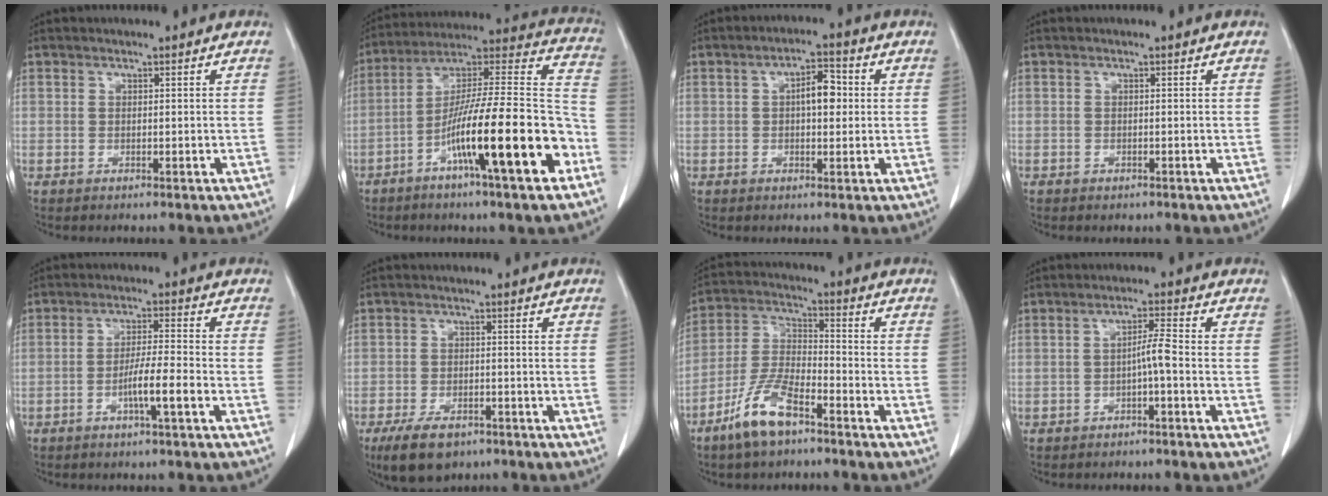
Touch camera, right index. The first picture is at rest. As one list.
[{"total": 21.9, "force": [-9.2, 1.4, 19.8], "torque": [-0.297, -0.003, -0.156]}, {"total": 5.0, "force": [0.6, 2.0, 4.6], "torque": [-0.074, 0.013, 0.008]}, {"total": 0.6, "force": [-0.4, 0.4, 0.1], "torque": [-0.005, 0.003, -0.003]}, {"total": 5.6, "force": [-2.3, -0.2, 5.1], "torque": [-0.092, 0.000, -0.043]}, {"total": 7.0, "force": [-4.9, 3.4, 3.6], "torque": [-0.071, -0.004, -0.077]}, {"total": 9.6, "force": [-6.4, 2.7, 6.7], "torque": [-0.149, -0.006, -0.125]}, {"total": 3.0, "force": [-1.0, -0.3, 2.8], "torque": [-0.046, 0.006, -0.019]}]